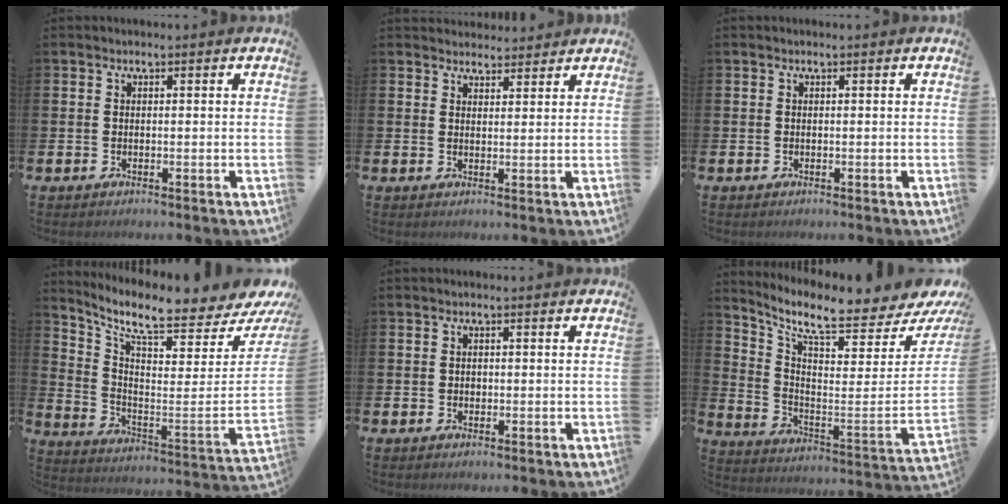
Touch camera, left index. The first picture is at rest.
{"total": 3.0, "force": [2.9, 0.9, -0.2], "torque": [0.005, -0.013, 0.052]}
{"total": 0.0}
{"total": 8.1, "force": [7.1, 1.3, 3.5], "torque": [-0.085, -0.085, 0.115]}
{"total": 0.7, "force": [0.1, 0.6, 0.2], "torque": [-0.006, 0.006, 0.001]}
{"total": 8.2, "force": [7.2, 1.5, 3.6], "torque": [-0.079, -0.085, 0.113]}